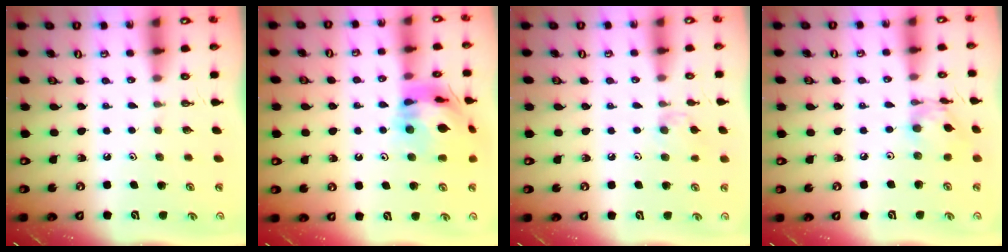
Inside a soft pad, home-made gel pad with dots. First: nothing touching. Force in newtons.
{"total": 16.0, "press": 15.9, "slide": 1.8}
{"total": 7.1, "press": 7.0, "slide": 0.8}
{"total": 10.5, "press": 10.4, "slide": 0.8}